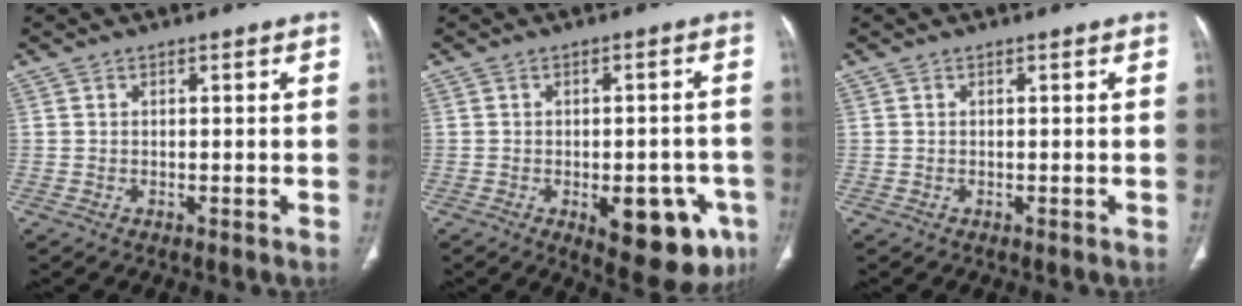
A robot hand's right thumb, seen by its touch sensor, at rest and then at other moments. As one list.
[{"total": 13.7, "force": [-5.4, 6.2, 10.9], "torque": [-0.106, 0.011, -0.056]}, {"total": 0.0}]